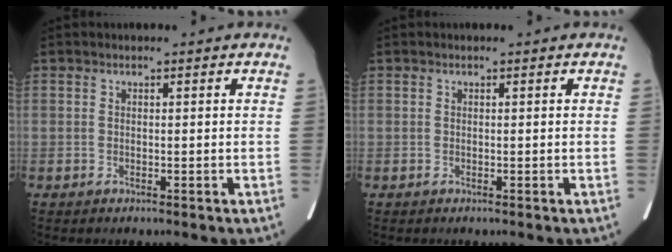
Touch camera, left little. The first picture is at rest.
{"total": 0.0}